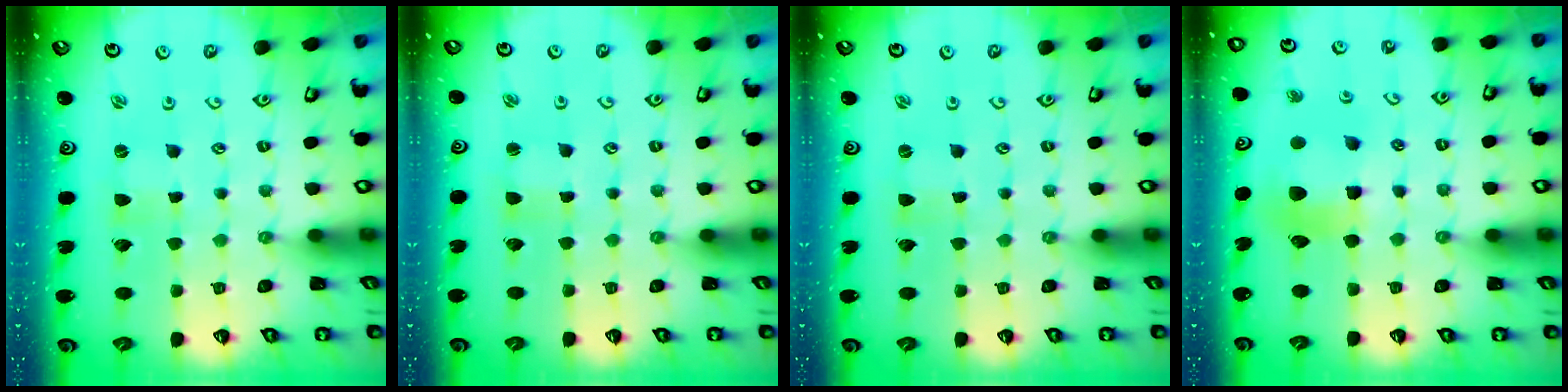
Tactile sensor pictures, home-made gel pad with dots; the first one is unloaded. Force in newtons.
{"total": 2.1, "press": 2.1, "slide": 0.3}
{"total": 0.0}
{"total": 8.9, "press": 8.8, "slide": 1.3}